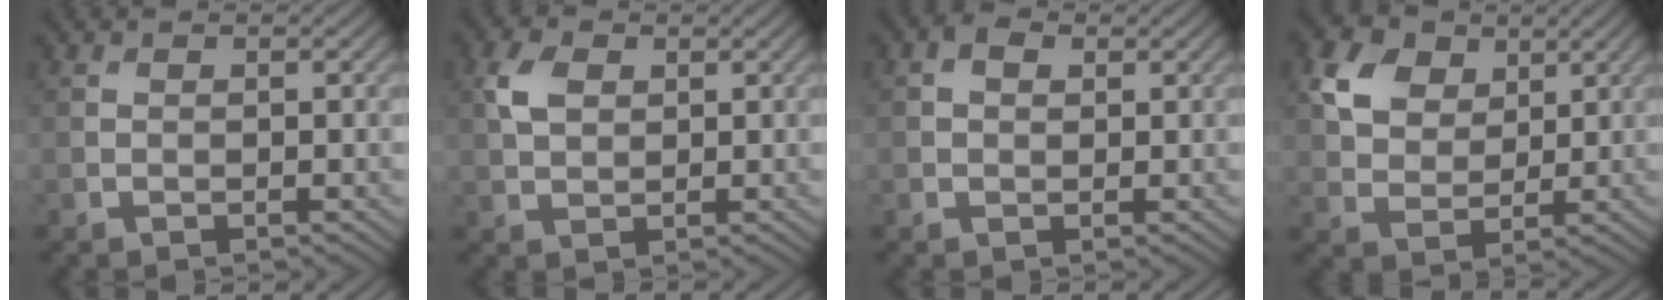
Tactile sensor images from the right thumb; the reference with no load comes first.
{"total": 3.4, "force": [1.2, 2.3, 2.3], "torque": [-0.054, 0.008, 0.020]}
{"total": 1.8, "force": [0.6, 1.3, 1.2], "torque": [-0.023, 0.005, 0.006]}
{"total": 6.6, "force": [3.1, 4.8, 3.2], "torque": [-0.080, 0.006, 0.049]}